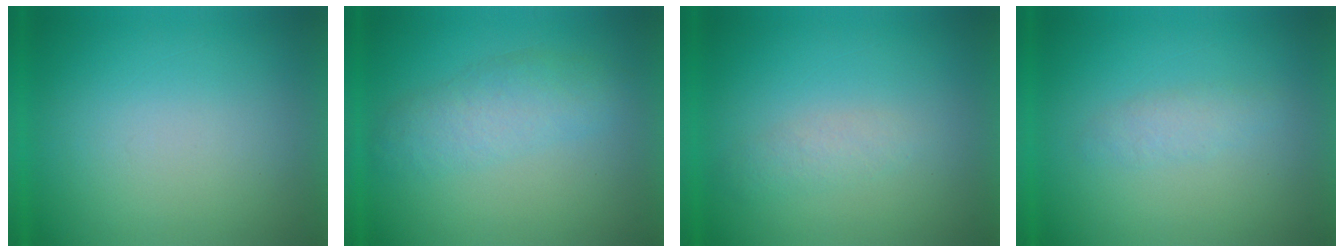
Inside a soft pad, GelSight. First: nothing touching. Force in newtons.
{"total": 3.6}
{"total": 1.9}
{"total": 1.9}